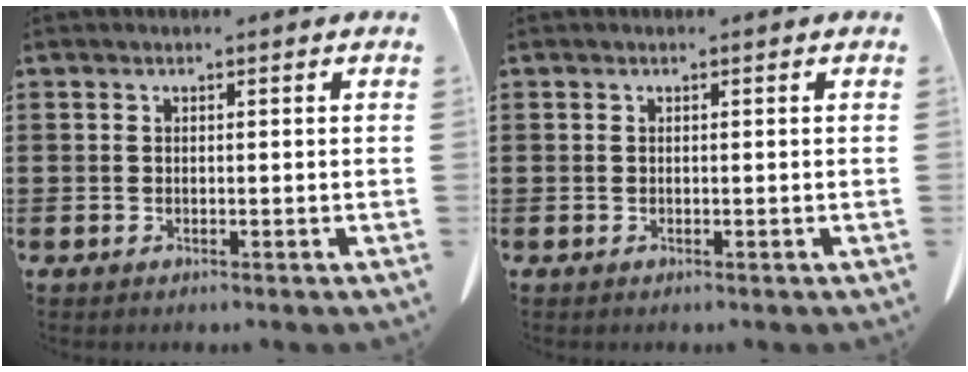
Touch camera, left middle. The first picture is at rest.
{"total": 0.0}